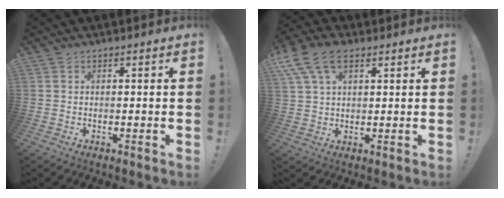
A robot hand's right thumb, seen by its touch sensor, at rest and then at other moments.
{"total": 10.5, "force": [5.2, 6.1, 6.9], "torque": [-0.131, -0.007, 0.101]}